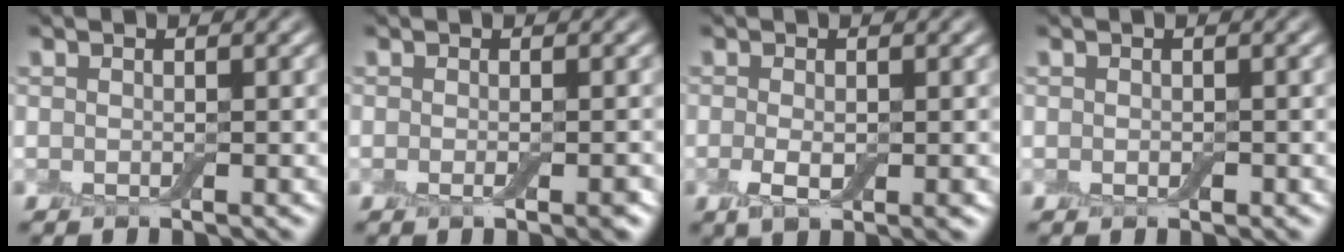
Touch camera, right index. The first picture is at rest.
{"total": 1.6, "force": [-0.5, 0.3, 1.4], "torque": [-0.018, -0.004, -0.009]}
{"total": 2.7, "force": [-0.7, 1.2, 2.3], "torque": [-0.047, -0.011, -0.013]}
{"total": 0.5, "force": [-0.1, 0.4, 0.3], "torque": [-0.004, -0.002, -0.001]}